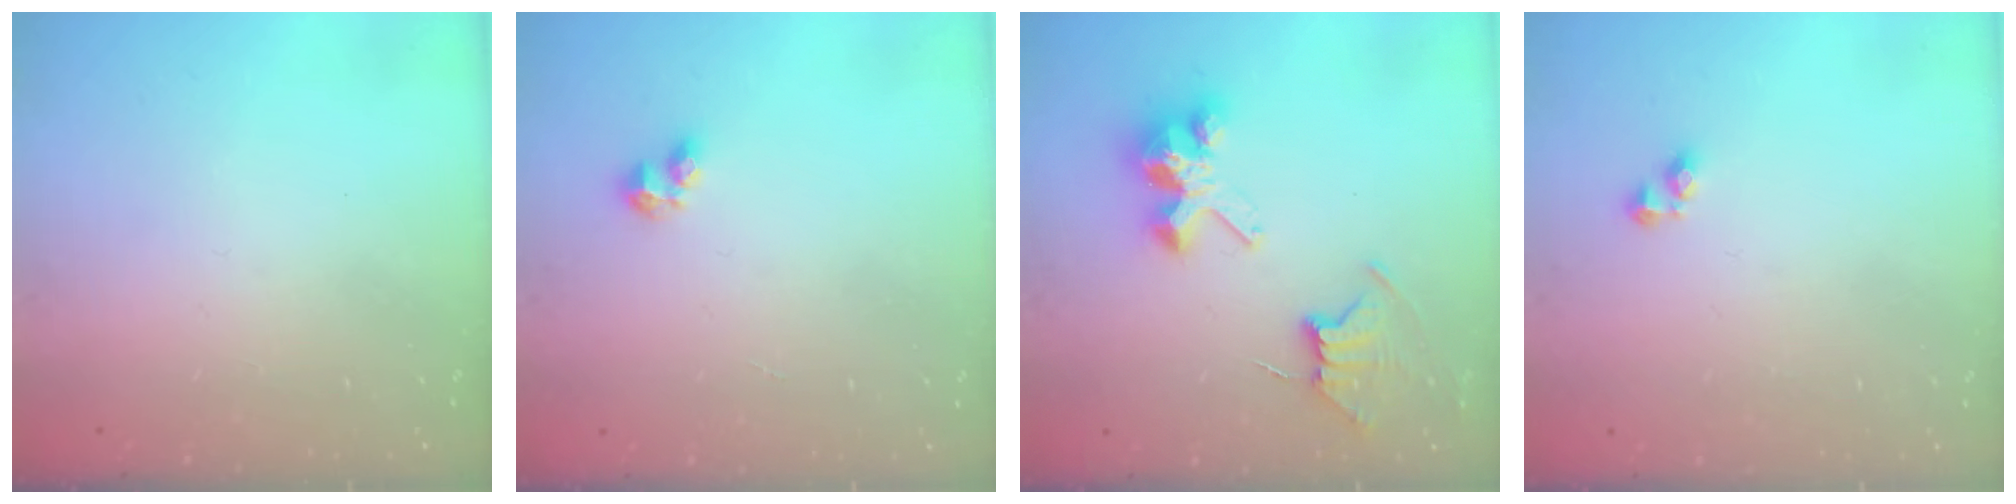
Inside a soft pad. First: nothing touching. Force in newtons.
{"total": 2.1, "press": 2.0, "slide": 0.8}
{"total": 8.9, "press": 8.8, "slide": 0.7}
{"total": 2.7, "press": 2.7, "slide": 0.4}